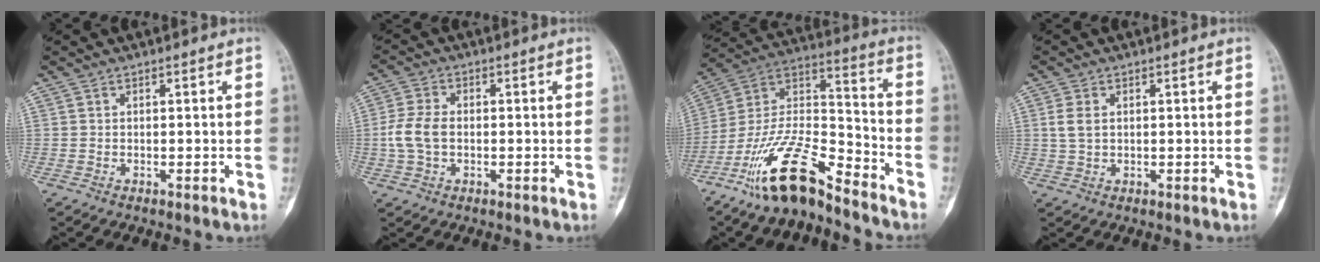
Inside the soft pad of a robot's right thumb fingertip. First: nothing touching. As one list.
[{"total": 6.3, "force": [-0.5, 4.1, 4.7], "torque": [-0.108, 0.011, -0.013]}, {"total": 17.8, "force": [-13.0, 5.5, 10.8], "torque": [-0.192, 0.089, -0.242]}, {"total": 3.3, "force": [0.6, 2.1, 2.4], "torque": [-0.055, 0.001, 0.014]}]